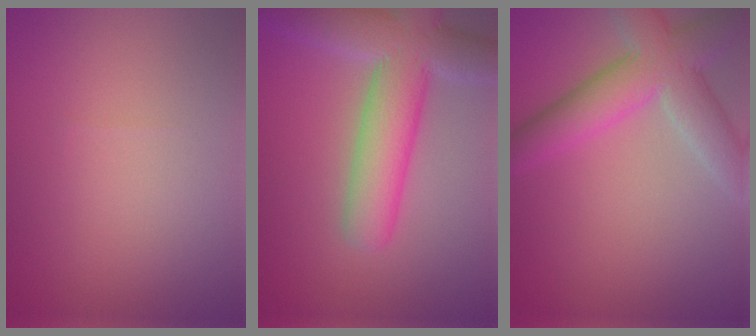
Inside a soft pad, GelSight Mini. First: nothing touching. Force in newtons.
{"total": 8.6, "press": 8.6, "slide": 0.7}
{"total": 6.6, "press": 6.6, "slide": 0.3}